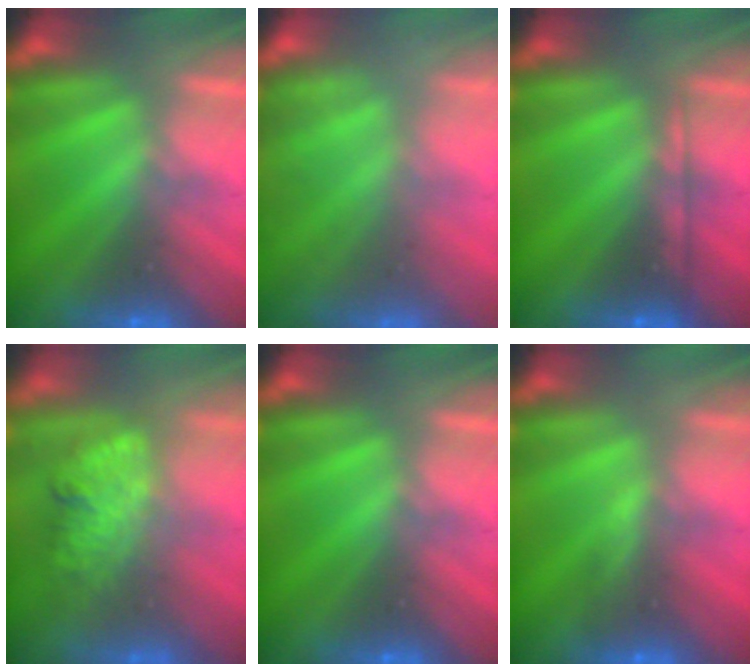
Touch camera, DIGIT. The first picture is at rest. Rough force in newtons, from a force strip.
{"total": 2.2}
{"total": 2.1}
{"total": 3.0}
{"total": 0.0}
{"total": 3.2}